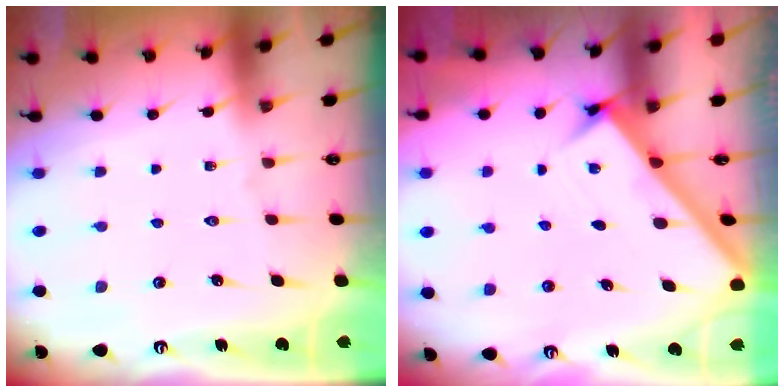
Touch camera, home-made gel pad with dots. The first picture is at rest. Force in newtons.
{"total": 2.6, "press": 2.6, "slide": 0.3}